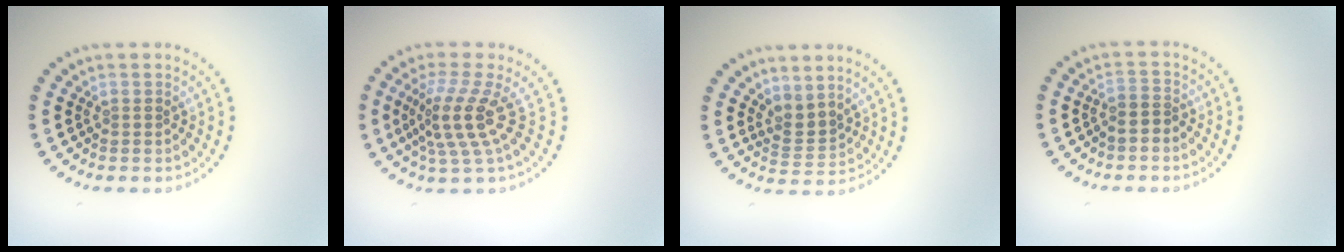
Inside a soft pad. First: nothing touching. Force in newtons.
{"total": 4.1, "press": 2.8, "slide": 3.0}
{"total": 2.2, "press": 1.5, "slide": 1.7}
{"total": 1.5, "press": 1.3, "slide": 0.7}